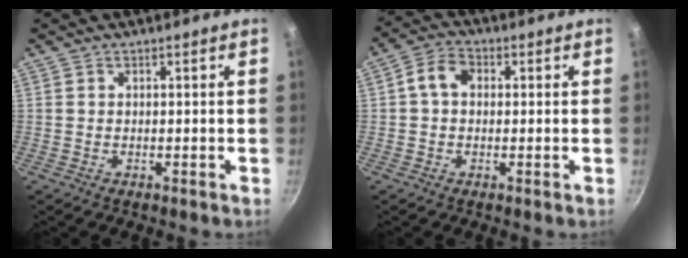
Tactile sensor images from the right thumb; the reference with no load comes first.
{"total": 5.1, "force": [0.6, 3.7, 3.5], "torque": [-0.059, 0.017, -0.001]}